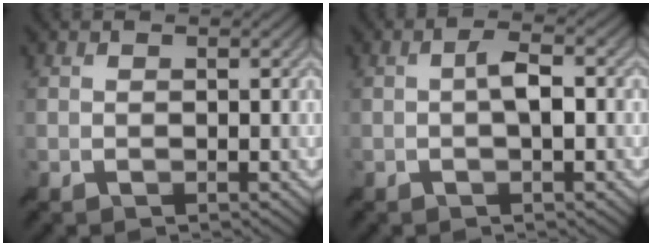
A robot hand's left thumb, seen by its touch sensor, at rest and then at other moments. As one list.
[{"total": 3.2, "force": [-0.2, 0.6, 3.1], "torque": [-0.059, 0.012, -0.010]}]